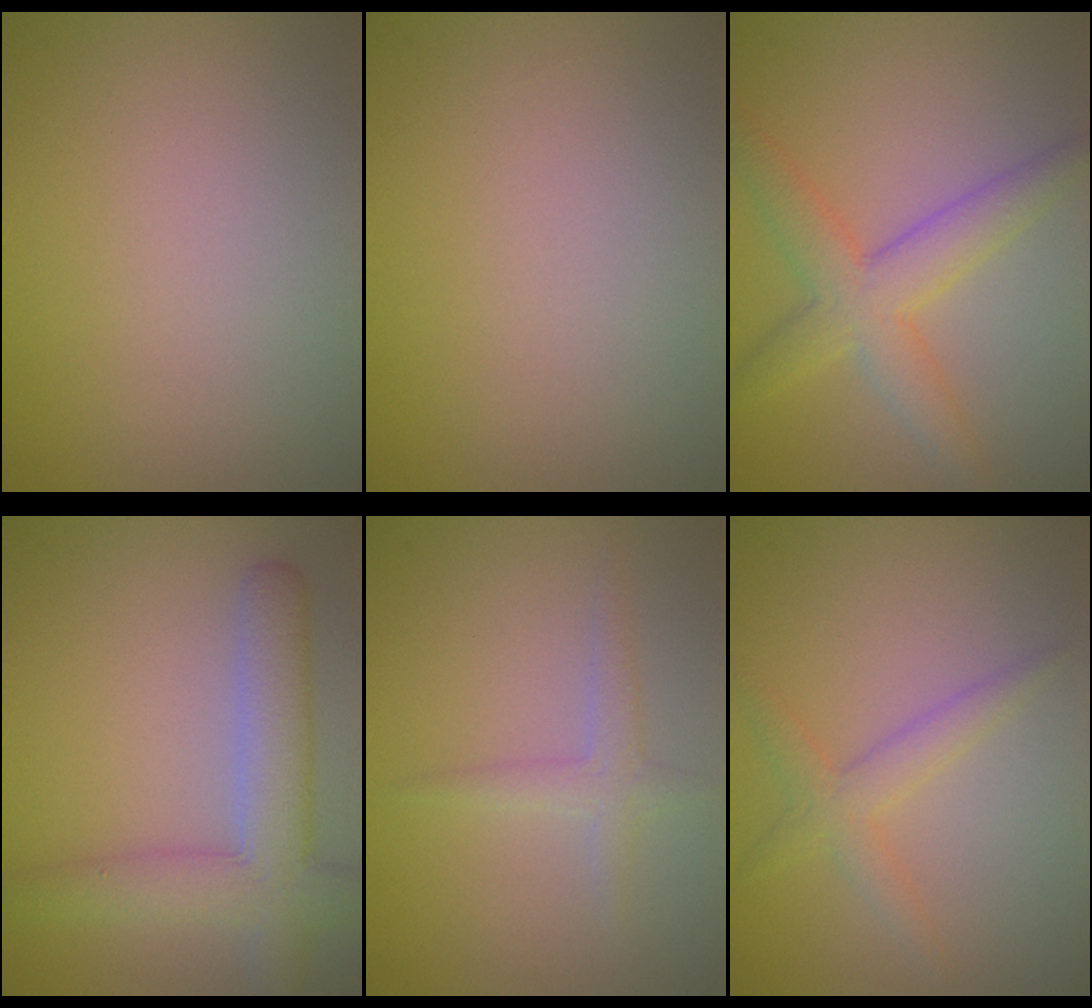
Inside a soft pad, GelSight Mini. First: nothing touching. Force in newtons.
{"total": 0.0}
{"total": 4.7, "press": 4.7, "slide": 0.1}
{"total": 5.4, "press": 5.4, "slide": 0.3}
{"total": 1.7, "press": 1.7, "slide": 0.1}
{"total": 2.2, "press": 2.2, "slide": 0.1}